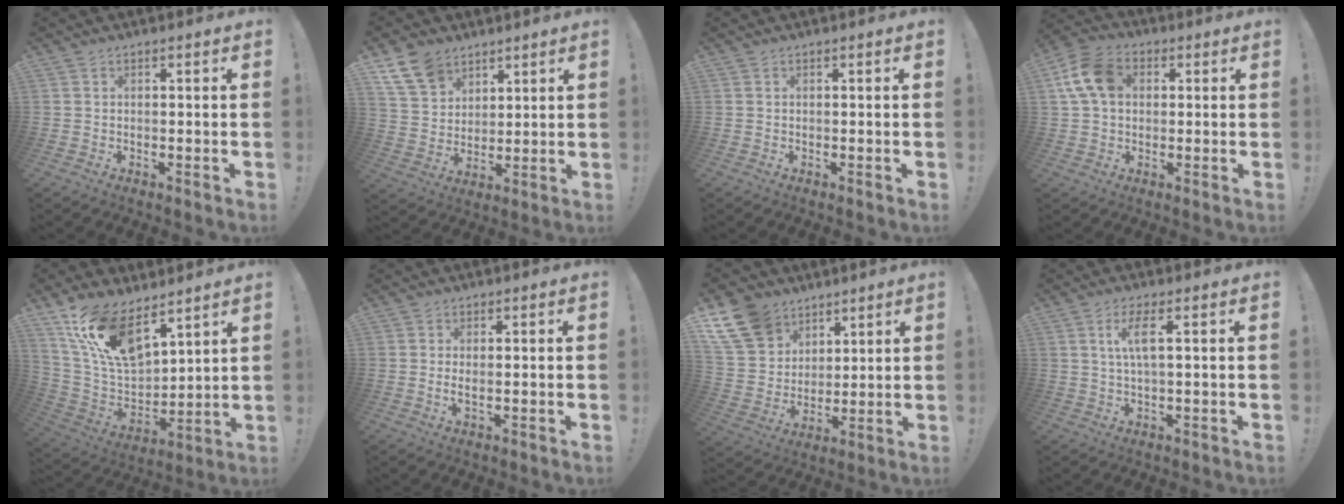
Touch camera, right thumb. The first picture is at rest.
{"total": 11.3, "force": [7.7, 7.2, 4.0], "torque": [-0.077, -0.040, 0.154]}
{"total": 0.0}
{"total": 11.5, "force": [2.4, 8.4, 7.5], "torque": [-0.145, 0.016, 0.052]}
{"total": 18.0, "force": [11.8, 8.1, 10.9], "torque": [-0.218, -0.068, 0.220]}
{"total": 1.8, "force": [0.0, 0.2, 1.8], "torque": [-0.030, -0.002, -0.002]}
{"total": 15.5, "force": [9.2, 11.1, 5.7], "torque": [-0.115, -0.048, 0.185]}
{"total": 5.6, "force": [1.3, 0.9, 5.3], "torque": [-0.099, 0.000, 0.018]}